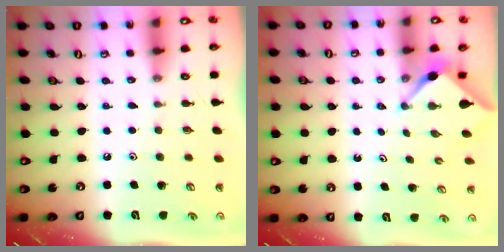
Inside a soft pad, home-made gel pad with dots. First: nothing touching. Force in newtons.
{"total": 2.9, "press": 2.9, "slide": 0.2}